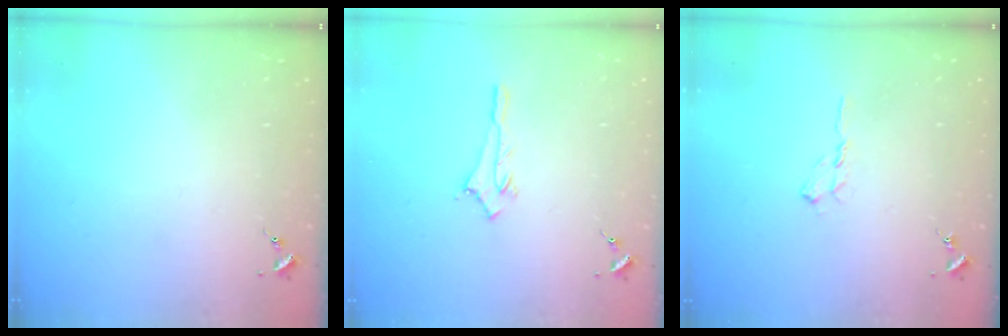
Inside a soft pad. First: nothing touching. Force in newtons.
{"total": 2.8, "press": 2.8, "slide": 0.2}
{"total": 6.0, "press": 6.0, "slide": 0.6}